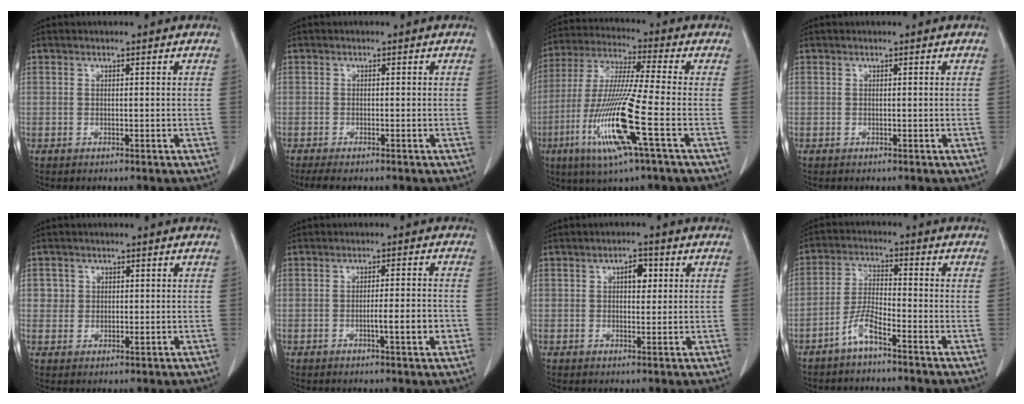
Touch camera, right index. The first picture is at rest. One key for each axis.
{"total": 3.7, "fx": -3.0, "fy": 0.5, "fz": 2.1, "tx": -0.032, "ty": -0.010, "tz": -0.044}
{"total": 15.5, "fx": -5.4, "fy": -0.4, "fz": 14.5, "tx": -0.305, "ty": -0.022, "tz": -0.106}
{"total": 0.0}
{"total": 2.4, "fx": 0.7, "fy": 2.3, "fz": 0.2, "tx": 0.007, "ty": 0.000, "tz": 0.013}
{"total": 4.6, "fx": -1.3, "fy": 0.4, "fz": 4.4, "tx": -0.066, "ty": -0.001, "tz": -0.014}
{"total": 3.1, "fx": 0.9, "fy": 1.5, "fz": 2.5, "tx": -0.038, "ty": 0.006, "tz": 0.013}
{"total": 4.8, "fx": -3.4, "fy": 0.5, "fz": 3.3, "tx": -0.073, "ty": 0.002, "tz": -0.070}